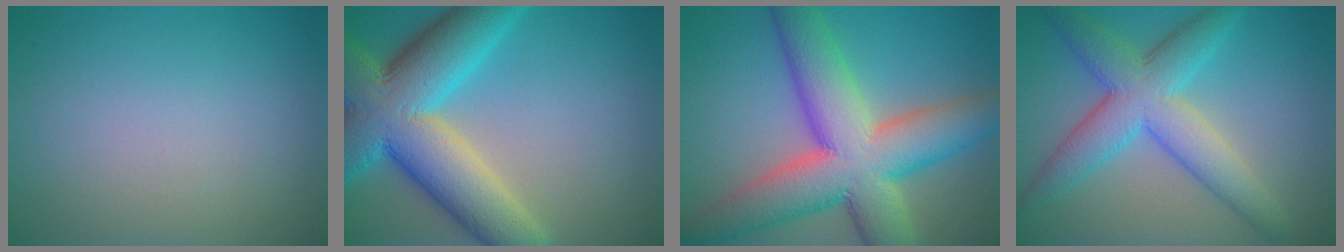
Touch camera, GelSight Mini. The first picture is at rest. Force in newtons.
{"total": 13.2, "press": 13.2, "slide": 0.6}
{"total": 12.7, "press": 12.6, "slide": 0.4}
{"total": 7.3, "press": 7.3, "slide": 0.2}